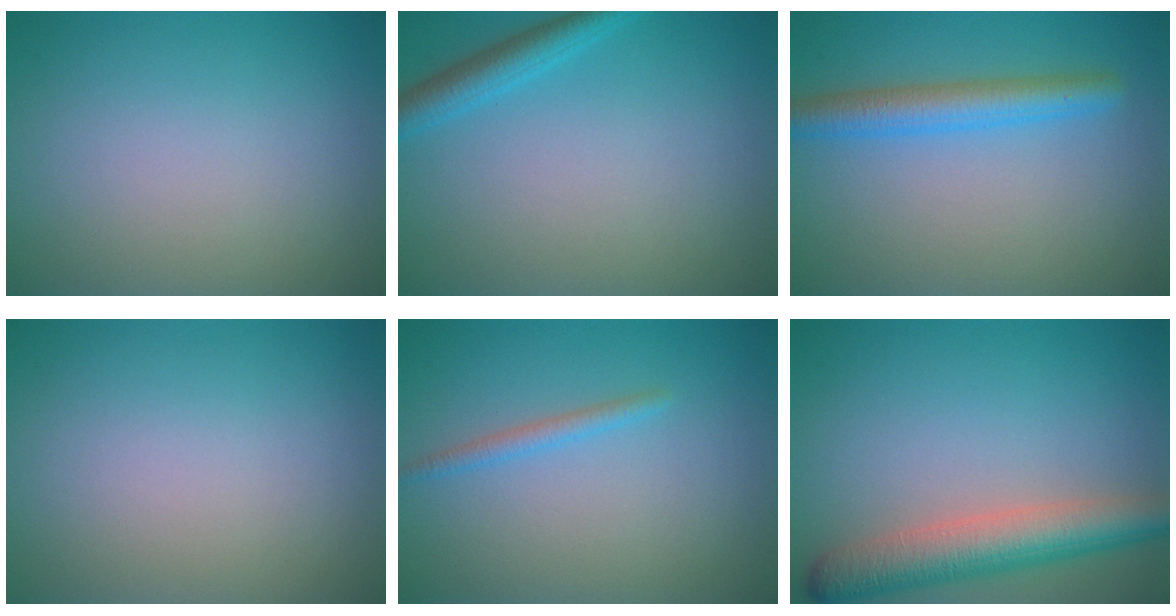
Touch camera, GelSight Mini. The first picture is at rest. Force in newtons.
{"total": 2.7, "press": 2.7, "slide": 0.2}
{"total": 3.8, "press": 3.8, "slide": 0.2}
{"total": 0.0}
{"total": 1.3, "press": 1.3, "slide": 0.0}
{"total": 6.0, "press": 6.0, "slide": 0.3}